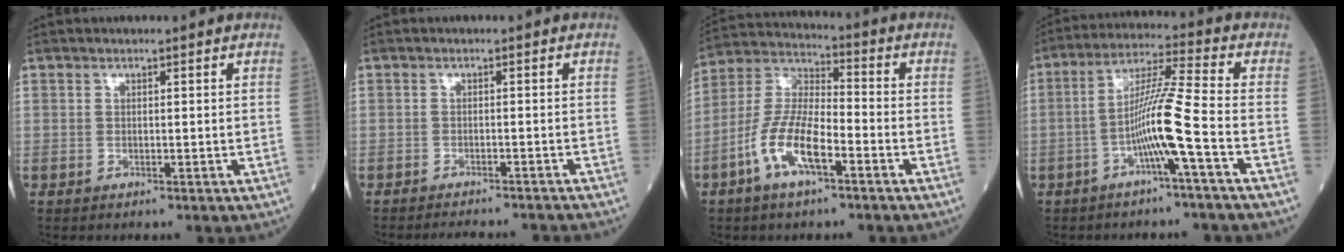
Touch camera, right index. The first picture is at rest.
{"total": 8.2, "force": [-7.9, 0.4, 2.2], "torque": [-0.024, -0.007, -0.094]}
{"total": 10.5, "force": [-4.7, 3.1, 8.9], "torque": [-0.192, 0.008, -0.090]}
{"total": 8.7, "force": [-3.1, -1.5, 8.0], "torque": [-0.156, 0.017, -0.058]}